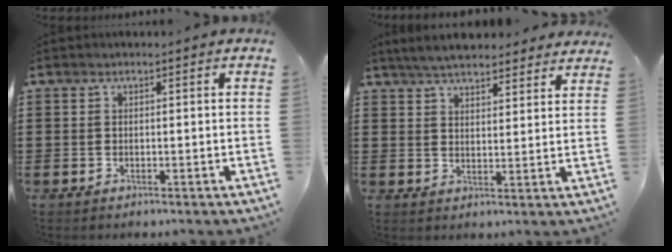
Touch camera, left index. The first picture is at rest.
{"total": 5.1, "force": [4.8, 1.2, 1.1], "torque": [-0.038, -0.010, 0.090]}